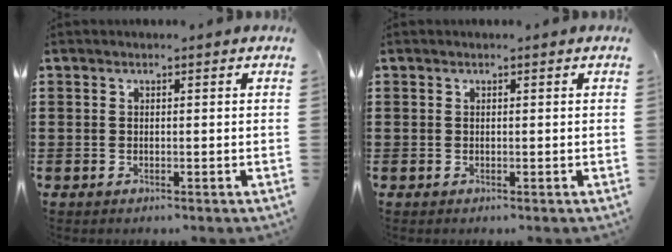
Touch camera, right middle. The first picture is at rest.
{"total": 0.0}